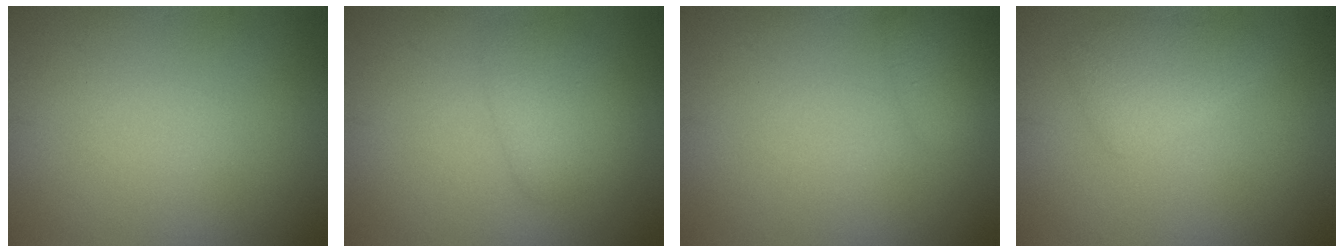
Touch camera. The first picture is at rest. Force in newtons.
{"total": 2.6, "press": 2.6, "slide": 0.1}
{"total": 2.0, "press": 2.0, "slide": 0.1}
{"total": 2.4, "press": 2.4, "slide": 0.1}